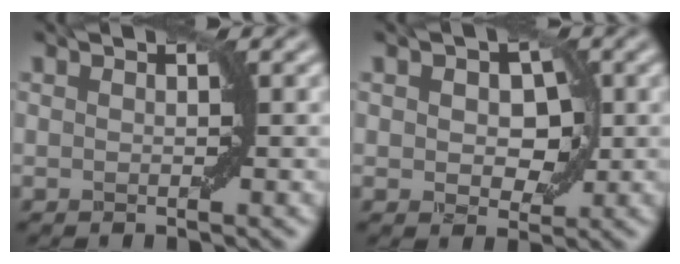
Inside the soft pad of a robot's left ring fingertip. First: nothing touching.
{"total": 4.0, "force": [0.5, 2.6, 2.9], "torque": [-0.045, -0.002, 0.008]}